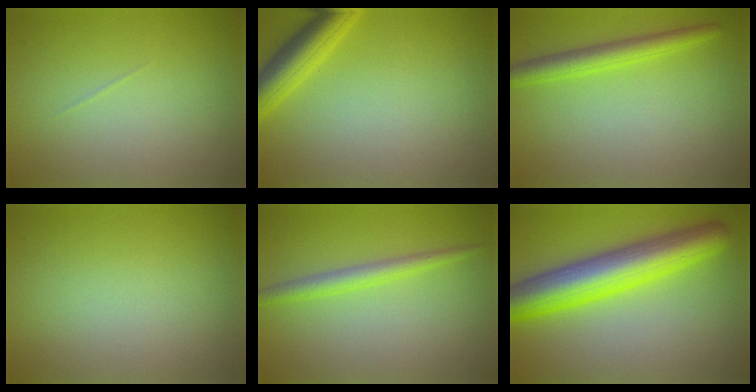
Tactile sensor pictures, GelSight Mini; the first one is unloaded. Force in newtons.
{"total": 4.2, "press": 4.2, "slide": 0.3}
{"total": 3.0, "press": 3.0, "slide": 0.2}
{"total": 0.0}
{"total": 2.1, "press": 2.1, "slide": 0.1}
{"total": 8.8, "press": 8.8, "slide": 0.3}